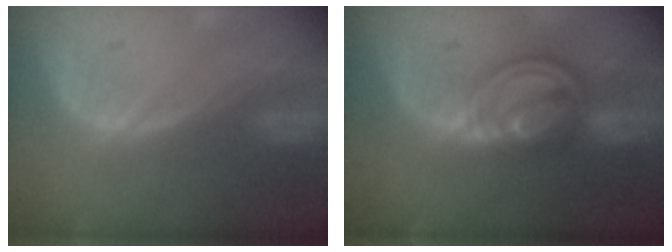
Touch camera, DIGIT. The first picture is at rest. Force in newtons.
{"total": 7.9, "press": 6.8, "slide": 3.9}